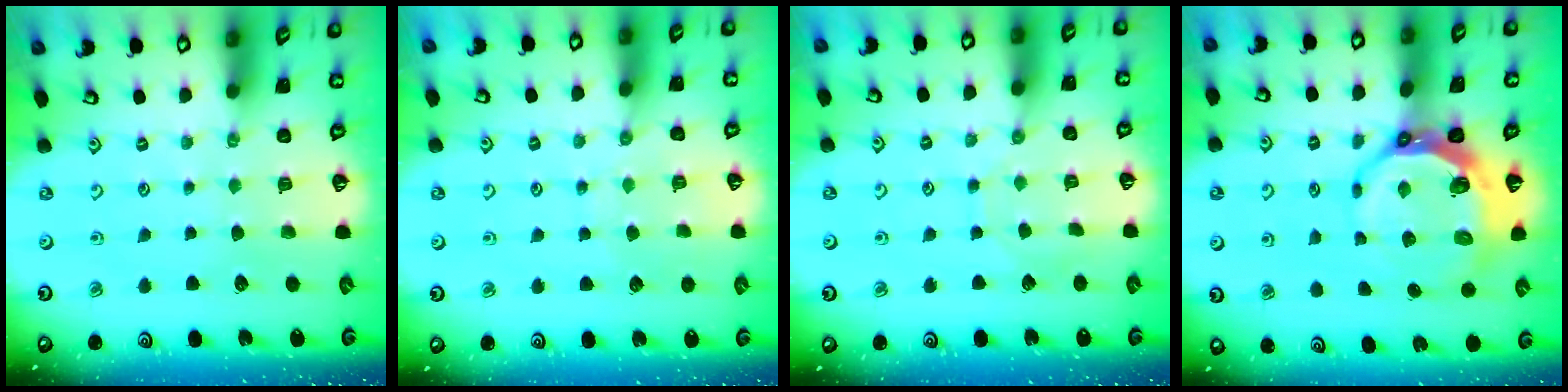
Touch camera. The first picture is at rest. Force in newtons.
{"total": 4.2, "press": 4.1, "slide": 0.6}
{"total": 6.0, "press": 5.9, "slide": 0.6}
{"total": 10.1, "press": 9.2, "slide": 4.3}